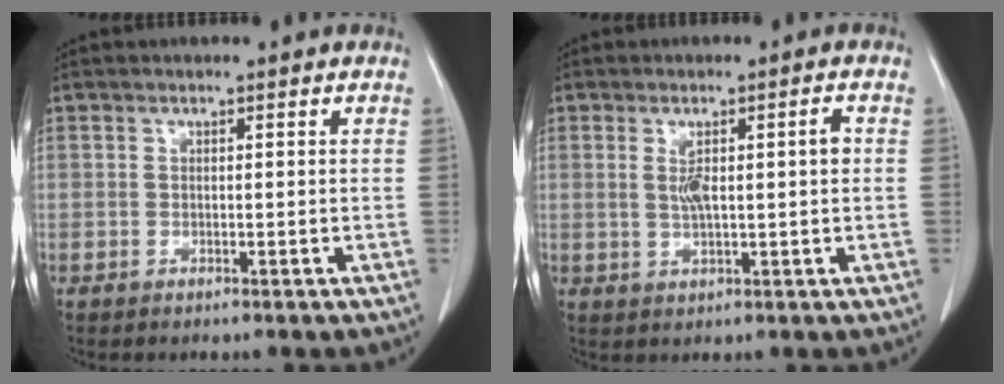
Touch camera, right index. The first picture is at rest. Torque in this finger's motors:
{"motor_torque": [0.03, 0.07, 0.21, 0.06]}